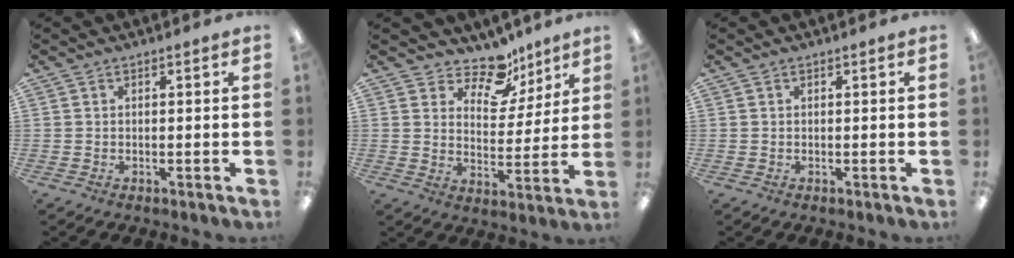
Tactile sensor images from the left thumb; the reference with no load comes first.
{"total": 11.4, "force": [9.0, 5.8, 3.9], "torque": [-0.058, -0.062, 0.165]}
{"total": 0.0}